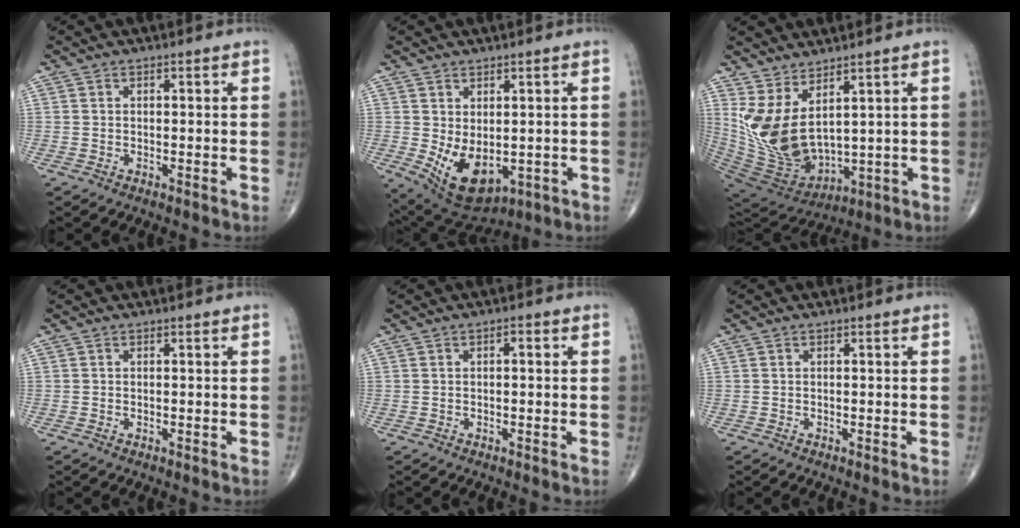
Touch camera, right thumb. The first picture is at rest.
{"total": 10.2, "force": [-1.4, 6.0, 8.2], "torque": [-0.123, -0.007, 0.008]}
{"total": 13.4, "force": [4.9, 6.3, 10.8], "torque": [-0.209, -0.047, 0.125]}
{"total": 0.0}
{"total": 1.2, "force": [0.2, 0.5, 1.1], "torque": [-0.015, 0.002, 0.000]}
{"total": 0.0}